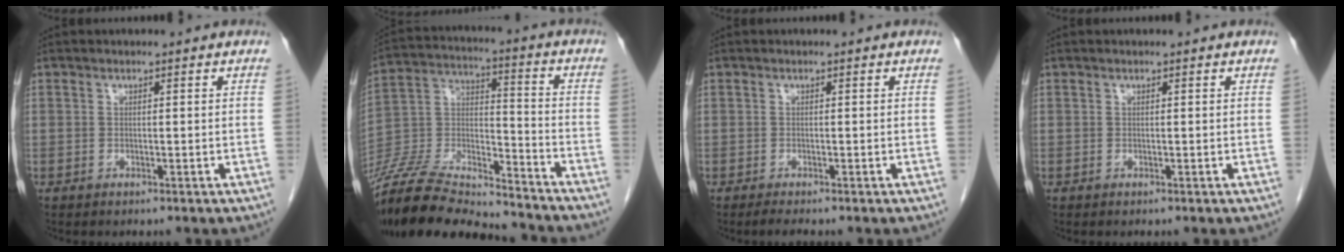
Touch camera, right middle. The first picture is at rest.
{"total": 21.1, "force": [-19.4, 3.1, 7.8], "torque": [-0.169, -0.003, -0.337]}
{"total": 1.5, "force": [-1.2, -0.3, 0.8], "torque": [-0.017, -0.005, -0.023]}
{"total": 0.0}